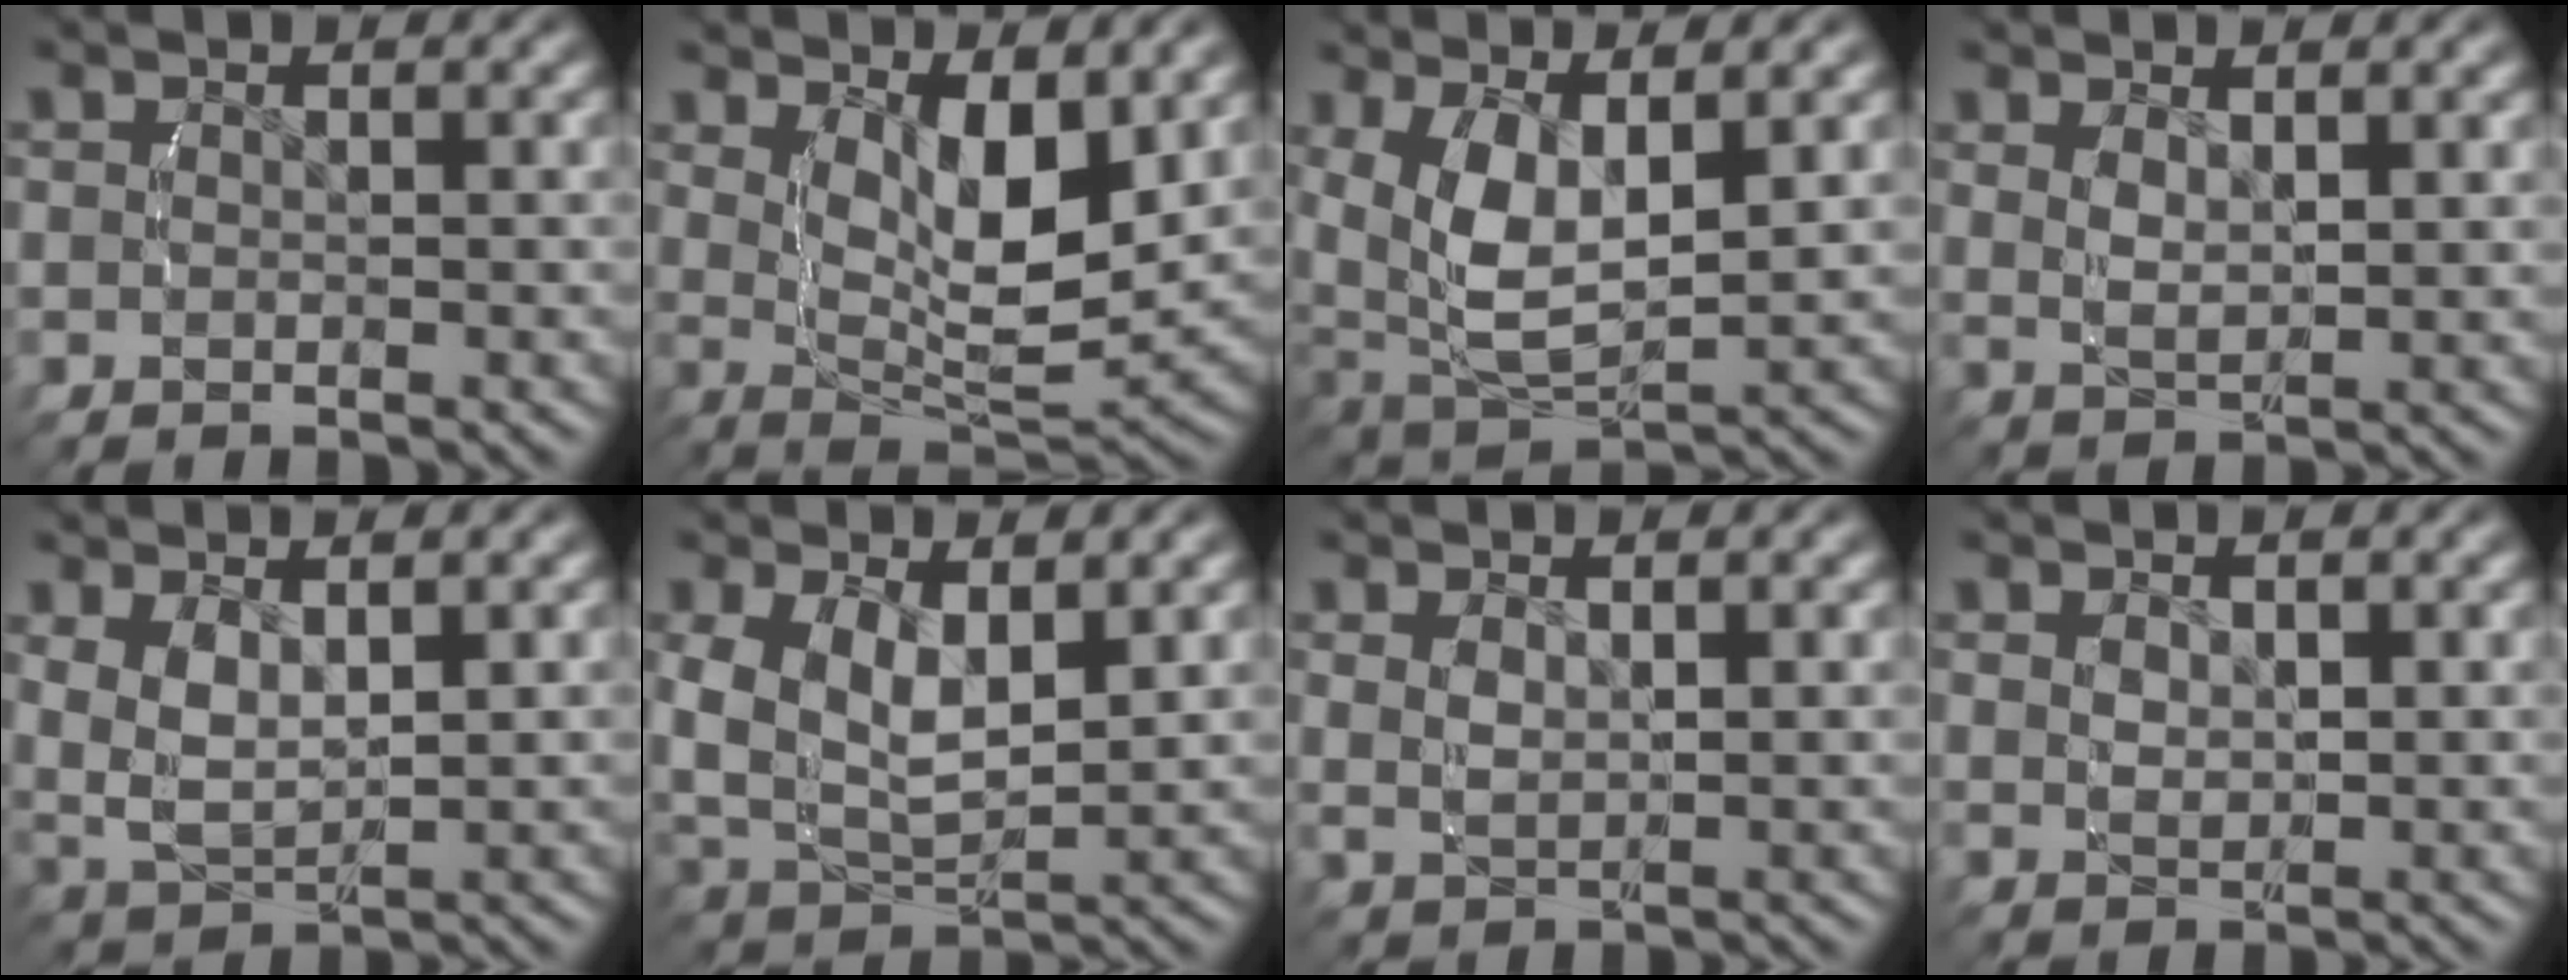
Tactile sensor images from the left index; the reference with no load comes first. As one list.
[{"total": 7.7, "force": [2.0, 3.0, 6.8], "torque": [-0.107, -0.025, 0.043]}, {"total": 7.6, "force": [0.7, 5.1, 5.6], "torque": [-0.137, -0.032, 0.029]}, {"total": 2.5, "force": [1.2, 0.8, 2.0], "torque": [-0.040, -0.002, 0.026]}, {"total": 5.5, "force": [1.3, 3.8, 3.7], "torque": [-0.098, -0.014, 0.030]}, {"total": 7.2, "force": [0.8, 5.2, 4.9], "torque": [-0.119, -0.028, 0.026]}, {"total": 2.2, "force": [1.2, 0.8, 1.6], "torque": [-0.033, 0.001, 0.026]}, {"total": 1.5, "force": [0.9, 0.4, 1.2], "torque": [-0.017, -0.003, 0.021]}]